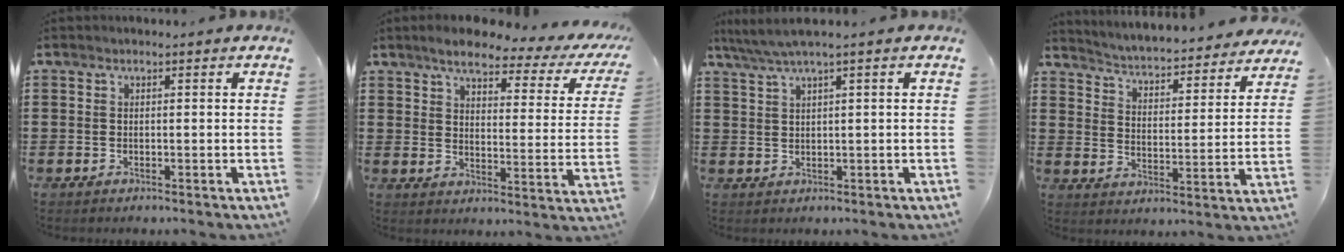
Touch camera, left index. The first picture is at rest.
{"total": 5.7, "force": [4.7, 1.2, 3.1], "torque": [-0.074, -0.023, 0.074]}
{"total": 2.6, "force": [1.4, -0.3, 2.2], "torque": [-0.052, -0.003, 0.021]}
{"total": 3.5, "force": [3.5, -0.4, 0.4], "torque": [-0.029, -0.036, 0.051]}